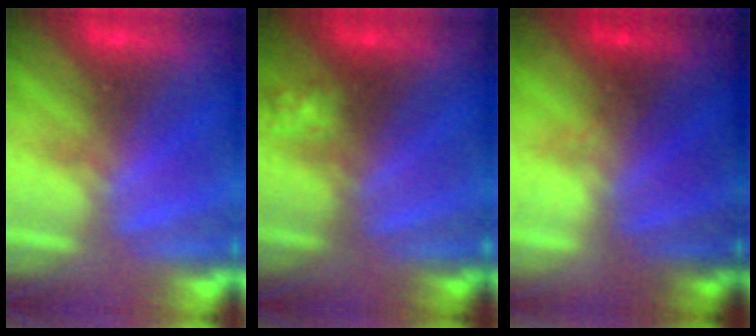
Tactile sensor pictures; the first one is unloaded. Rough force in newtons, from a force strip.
{"total": 2.3}
{"total": 1.5}